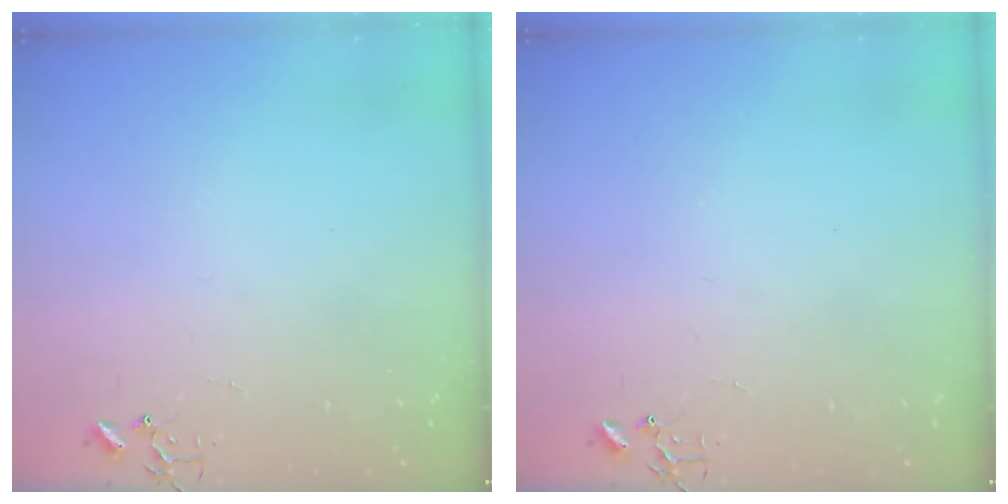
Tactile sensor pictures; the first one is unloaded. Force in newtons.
{"total": 0.0}